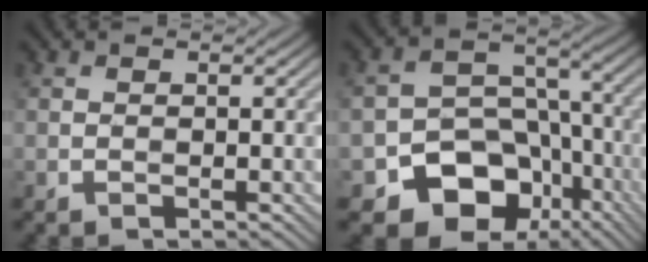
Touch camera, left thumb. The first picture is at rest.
{"total": 12.1, "force": [-6.1, 8.8, 5.6], "torque": [-0.089, -0.010, -0.105]}